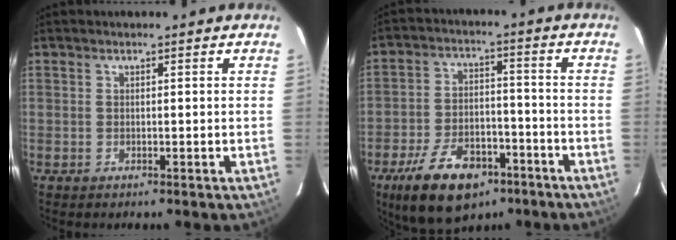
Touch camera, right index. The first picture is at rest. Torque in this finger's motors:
{"motor_torque": [1.06, -1.08, 0.36, 0.02]}